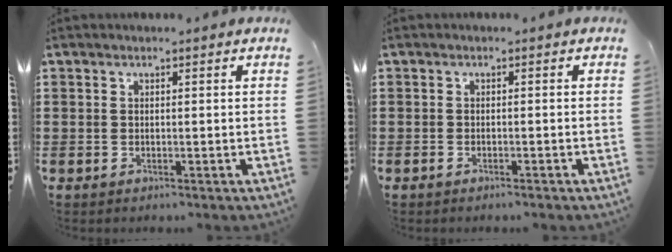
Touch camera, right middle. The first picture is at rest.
{"total": 0.6, "force": [-0.5, 0.1, 0.3], "torque": [-0.006, -0.002, -0.010]}